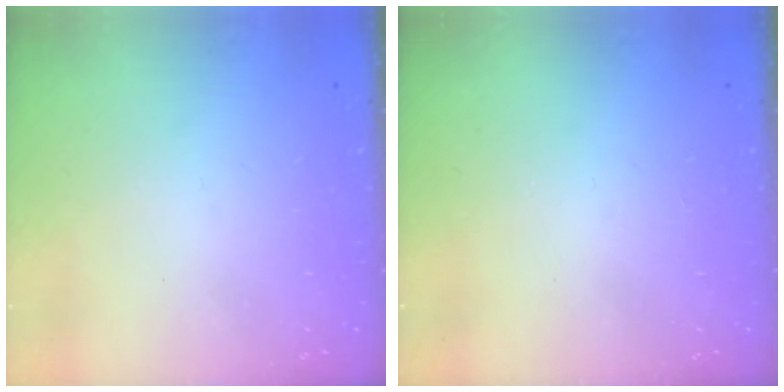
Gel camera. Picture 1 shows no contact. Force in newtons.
{"total": 2.8, "press": 2.8, "slide": 0.4}